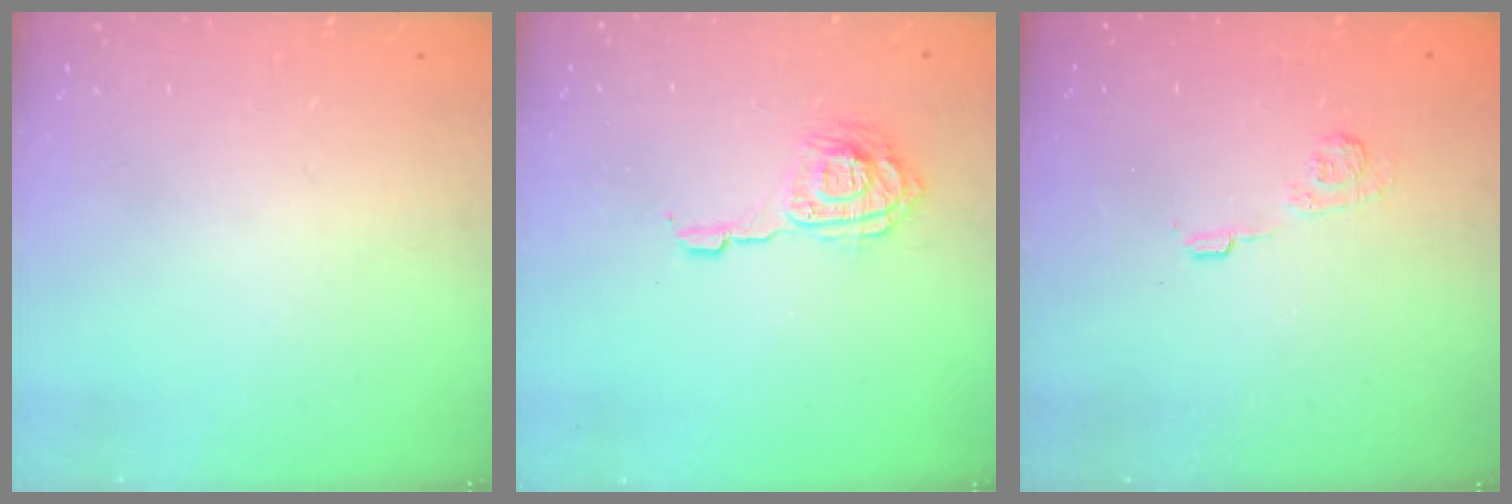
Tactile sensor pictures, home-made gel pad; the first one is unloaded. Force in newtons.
{"total": 10.3, "press": 10.3, "slide": 1.0}
{"total": 5.2, "press": 5.1, "slide": 0.9}